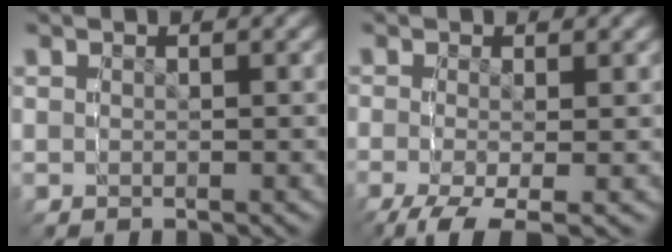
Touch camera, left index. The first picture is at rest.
{"total": 1.8, "force": [-1.1, -0.8, -1.3], "torque": [0.032, -0.009, -0.013]}